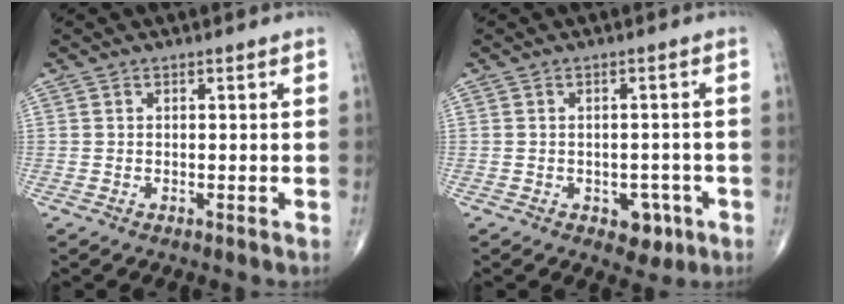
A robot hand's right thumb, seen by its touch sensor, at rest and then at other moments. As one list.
[{"total": 4.5, "force": [-1.9, 3.0, 2.7], "torque": [-0.010, 0.011, -0.021]}]